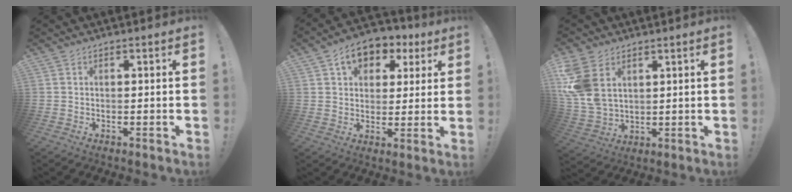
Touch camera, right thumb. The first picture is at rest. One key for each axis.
{"total": 9.7, "fx": 4.8, "fy": 7.0, "fz": 4.7, "tx": -0.068, "ty": -0.022, "tz": 0.091}
{"total": 11.8, "fx": 4.7, "fy": 7.9, "fz": 7.4, "tx": -0.148, "ty": -0.023, "tz": 0.094}